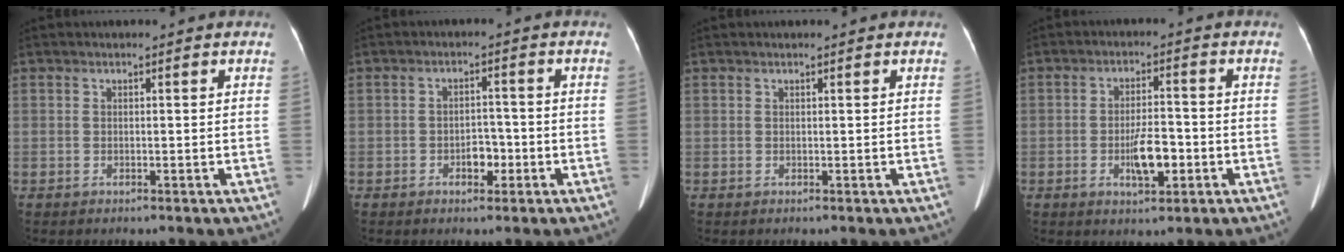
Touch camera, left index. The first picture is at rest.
{"total": 3.2, "force": [-1.7, 1.8, 2.1], "torque": [-0.031, 0.003, -0.025]}
{"total": 0.5, "force": [0.5, 0.0, 0.2], "torque": [-0.002, 0.009, 0.008]}
{"total": 5.6, "force": [-2.1, 1.8, 4.9], "torque": [-0.091, -0.003, -0.032]}